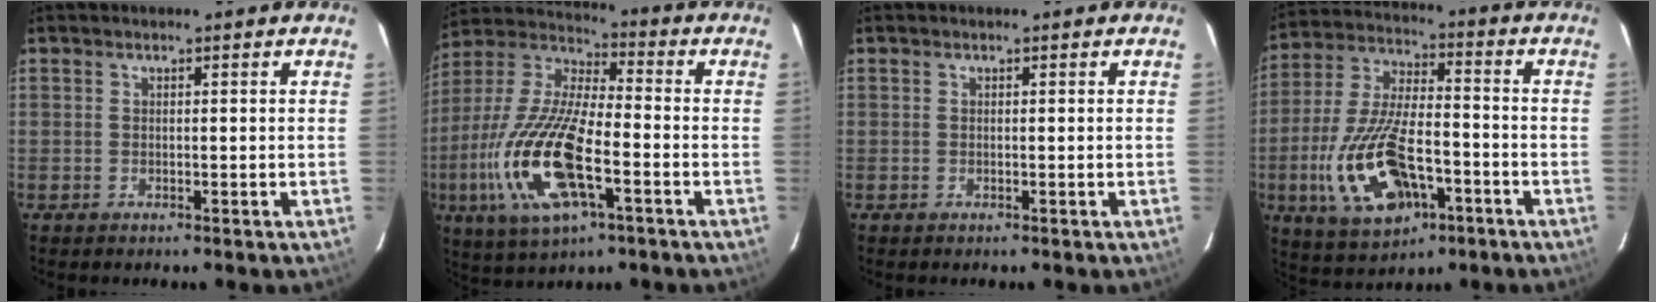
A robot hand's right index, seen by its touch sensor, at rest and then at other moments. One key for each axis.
{"total": 20.6, "fx": -6.8, "fy": 7.3, "fz": 18.0, "tx": -0.385, "ty": -0.024, "tz": -0.133}
{"total": 0.0}
{"total": 18.3, "fx": -6.6, "fy": 8.5, "fz": 14.8, "tx": -0.325, "ty": -0.012, "tz": -0.107}